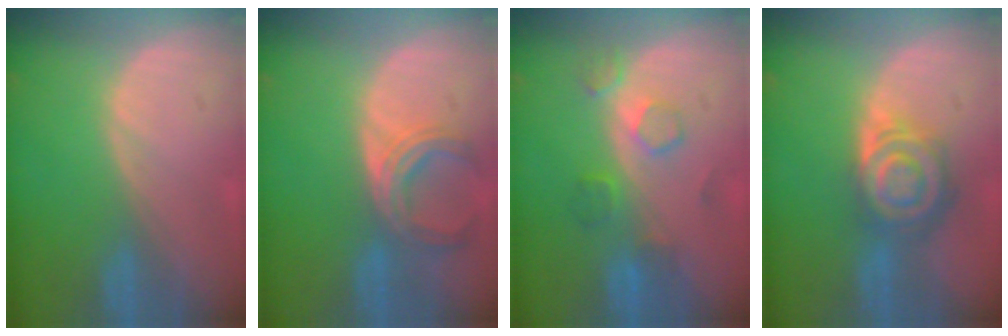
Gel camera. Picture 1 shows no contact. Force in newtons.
{"total": 5.4, "press": 5.4, "slide": 0.2}
{"total": 4.6, "press": 4.5, "slide": 0.6}
{"total": 8.2, "press": 7.2, "slide": 4.0}